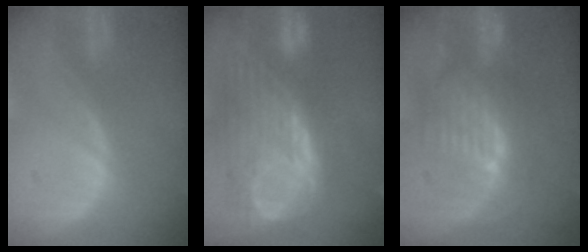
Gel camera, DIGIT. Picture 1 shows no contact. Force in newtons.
{"total": 11.9, "press": 10.4, "slide": 5.8}
{"total": 9.3, "press": 8.7, "slide": 3.3}